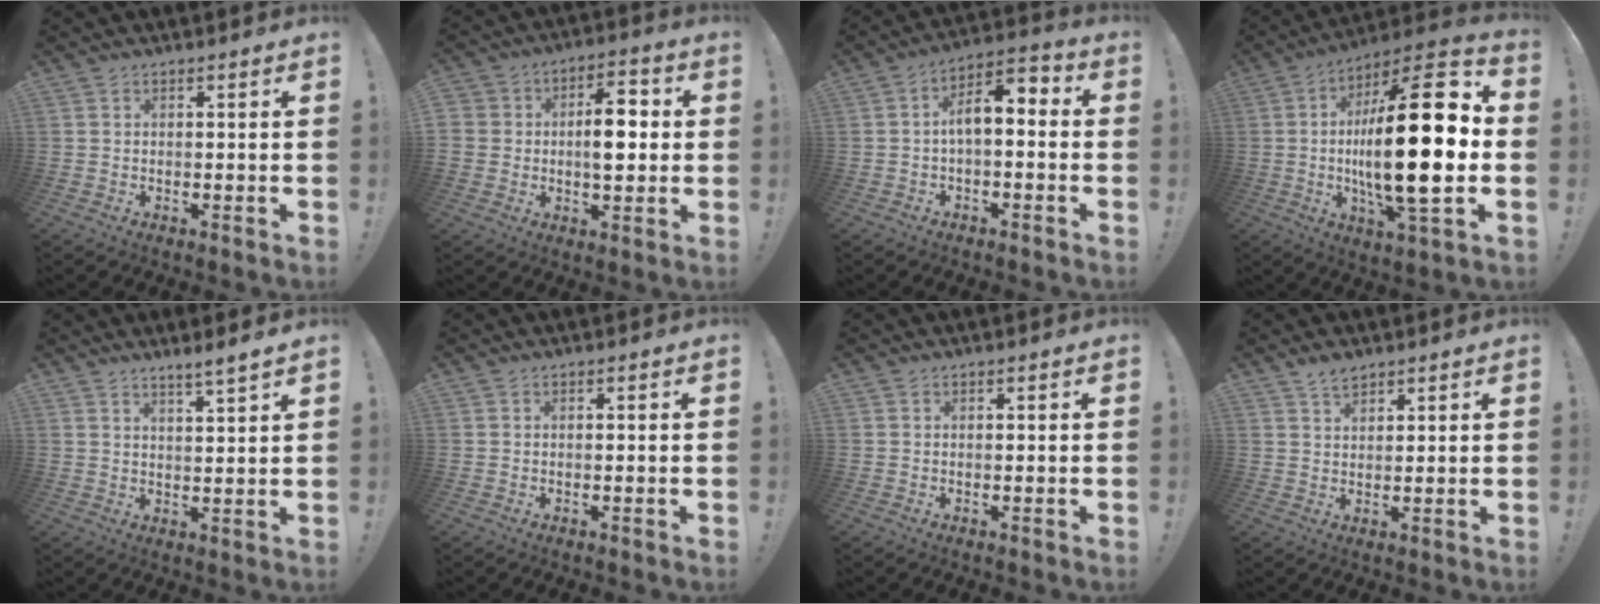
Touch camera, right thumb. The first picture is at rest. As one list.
[{"total": 11.1, "force": [-0.7, 8.0, 7.7], "torque": [-0.124, 0.026, -0.012]}, {"total": 7.6, "force": [0.2, 3.3, 6.9], "torque": [-0.109, 0.000, 0.003]}, {"total": 28.3, "force": [-0.7, 8.5, 27.0], "torque": [-0.461, -0.002, -0.023]}, {"total": 4.1, "force": [3.6, -0.5, 2.0], "torque": [-0.028, -0.028, 0.059]}, {"total": 0.0}, {"total": 0.0}, {"total": 4.0, "force": [3.2, 1.7, 1.5], "torque": [-0.027, -0.016, 0.060]}]